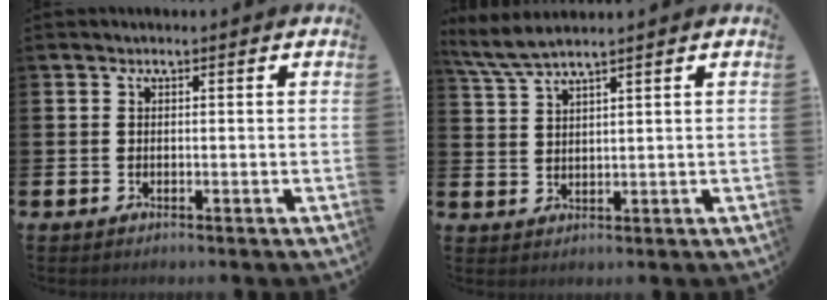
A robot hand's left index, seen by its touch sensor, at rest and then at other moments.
{"total": 4.1, "force": [3.7, -0.1, 1.7], "torque": [-0.049, -0.007, 0.068]}